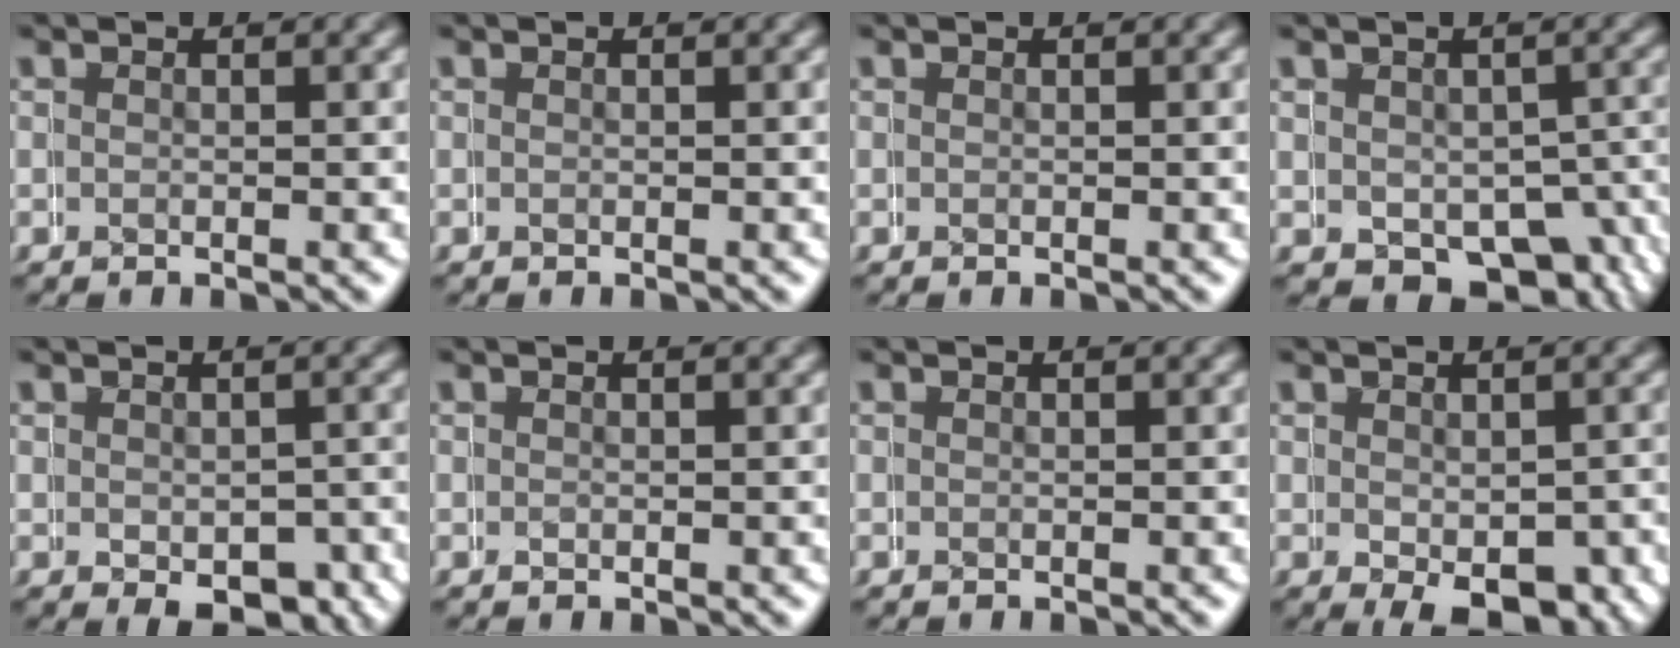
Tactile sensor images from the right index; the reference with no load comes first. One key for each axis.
{"total": 0.0}
{"total": 0.0}
{"total": 4.8, "fx": -1.6, "fy": 3.6, "fz": 2.8, "tx": -0.020, "ty": -0.020, "tz": -0.017}
{"total": 4.2, "fx": -2.2, "fy": 2.2, "fz": 2.8, "tx": -0.019, "ty": -0.007, "tz": -0.031}
{"total": 0.8, "fx": 0.2, "fy": 0.4, "fz": 0.6, "tx": -0.010, "ty": -0.003, "tz": 0.005}
{"total": 0.0}
{"total": 5.2, "fx": -1.9, "fy": 2.4, "fz": 4.2, "tx": -0.052, "ty": -0.016, "tz": -0.017}